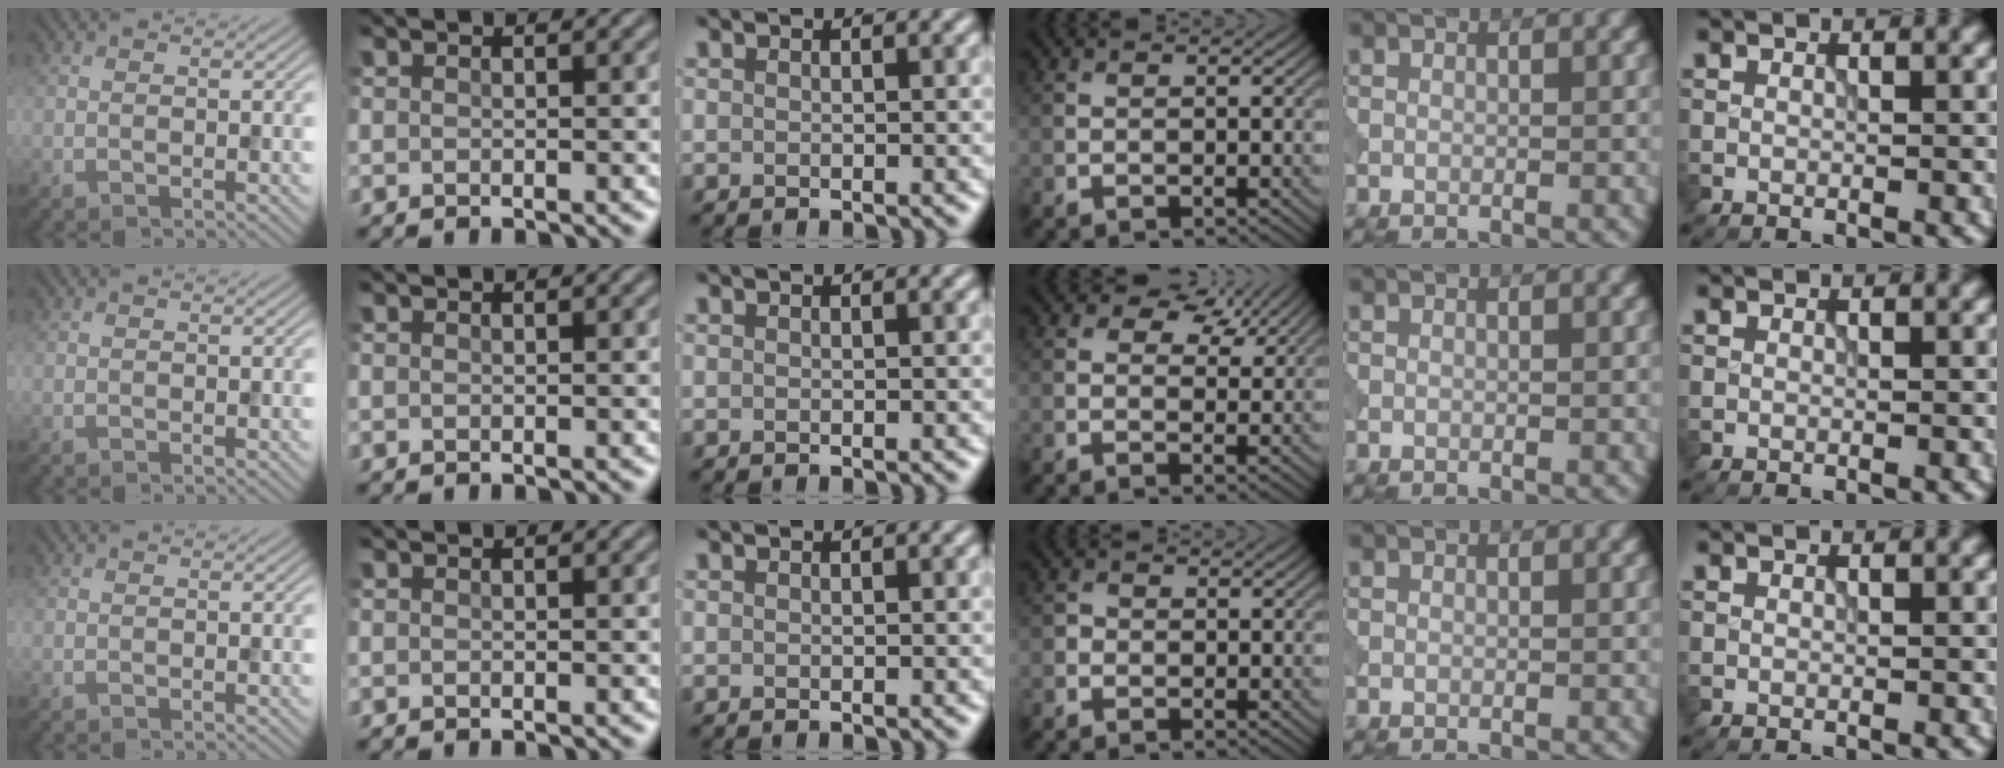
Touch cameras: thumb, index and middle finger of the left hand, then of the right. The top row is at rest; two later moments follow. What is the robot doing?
{"motion": "open", "object": "sandwich press"}